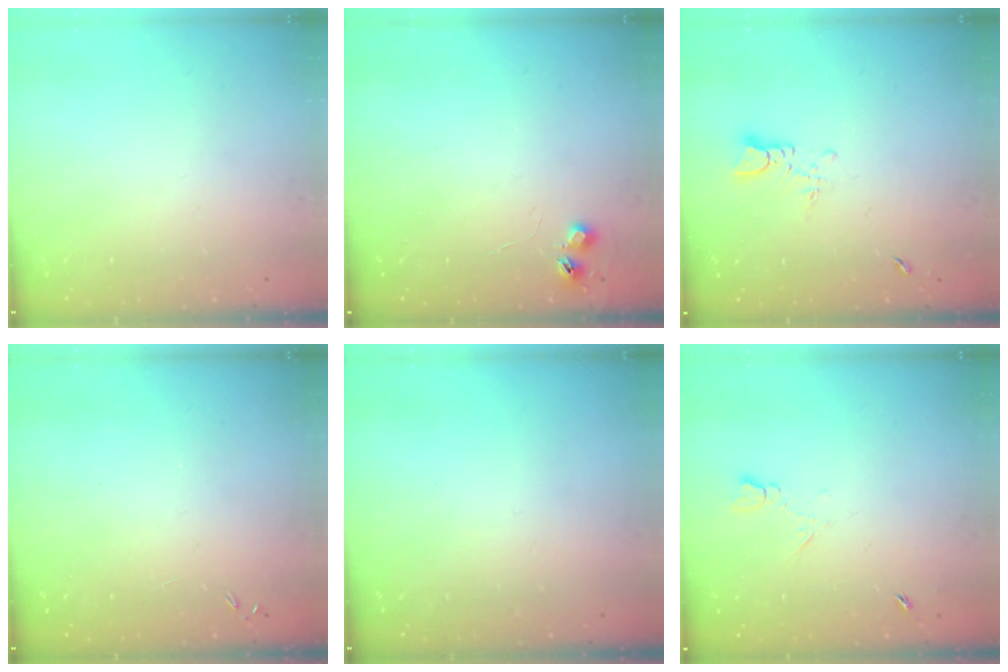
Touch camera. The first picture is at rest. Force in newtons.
{"total": 4.0, "press": 4.0, "slide": 0.6}
{"total": 2.7, "press": 2.7, "slide": 0.2}
{"total": 0.0}
{"total": 0.0}
{"total": 4.2, "press": 4.2, "slide": 0.7}